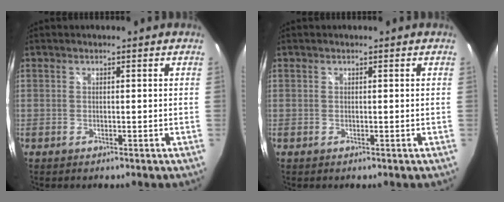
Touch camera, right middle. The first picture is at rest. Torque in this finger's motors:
{"motor_torque": [-0.09, 0.09, 0.00, 0.01]}